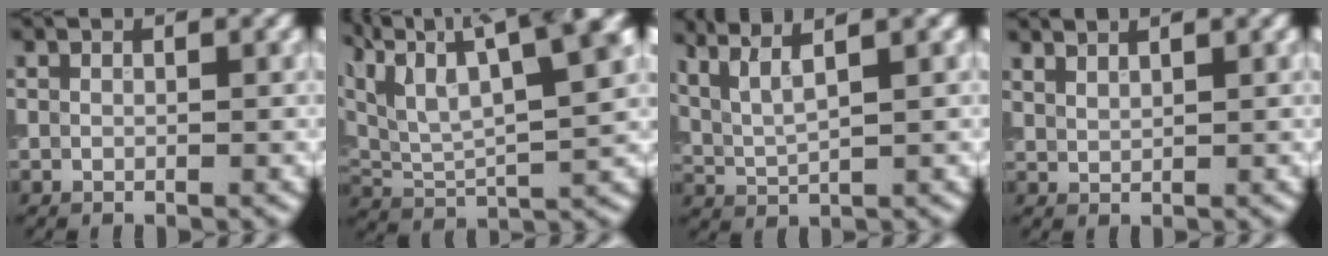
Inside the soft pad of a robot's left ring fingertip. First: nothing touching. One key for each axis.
{"total": 11.4, "fx": 5.8, "fy": 4.3, "fz": 8.8, "tx": -0.147, "ty": 0.024, "tz": 0.089}
{"total": 5.3, "fx": 3.4, "fy": 1.2, "fz": 3.9, "tx": -0.072, "ty": 0.023, "tz": 0.048}
{"total": 1.8, "fx": 1.6, "fy": 0.4, "fz": 0.7, "tx": -0.006, "ty": 0.002, "tz": 0.025}